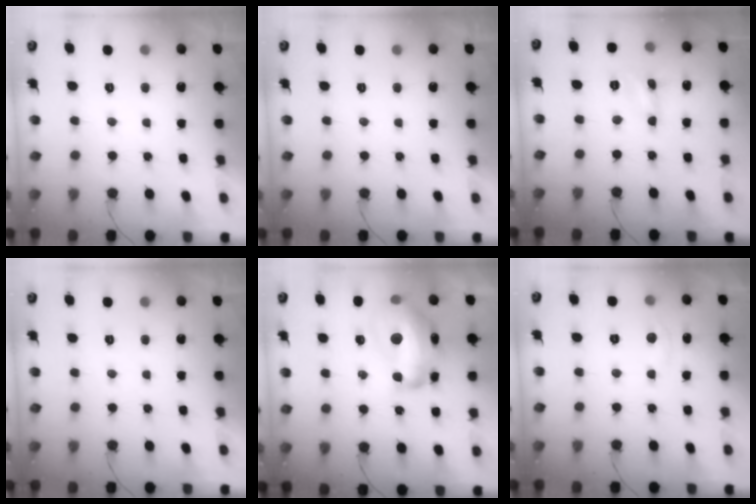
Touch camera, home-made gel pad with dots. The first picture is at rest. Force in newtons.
{"total": 0.0}
{"total": 1.6, "press": 1.6, "slide": 0.1}
{"total": 0.0}
{"total": 18.7, "press": 18.6, "slide": 1.7}
{"total": 2.8, "press": 2.8, "slide": 0.4}